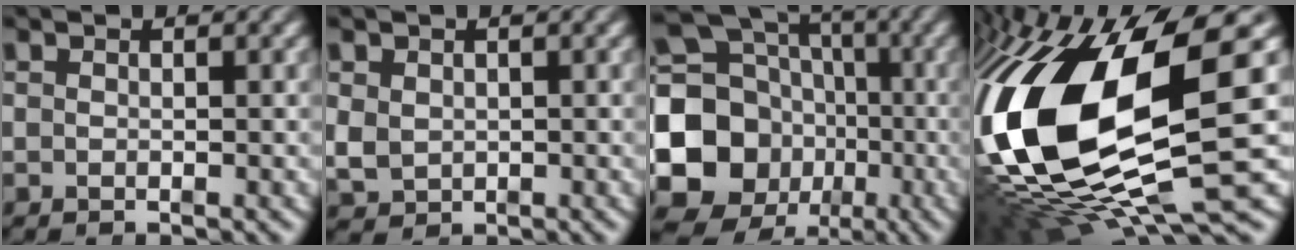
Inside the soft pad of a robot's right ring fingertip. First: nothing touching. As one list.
[{"total": 2.6, "force": [0.0, 2.3, 1.1], "torque": [-0.032, -0.018, 0.015]}, {"total": 18.9, "force": [-2.0, 17.1, 8.0], "torque": [-0.187, -0.066, -0.034]}, {"total": 19.4, "force": [-1.9, 10.7, 16.1], "torque": [-0.341, -0.050, 0.004]}]